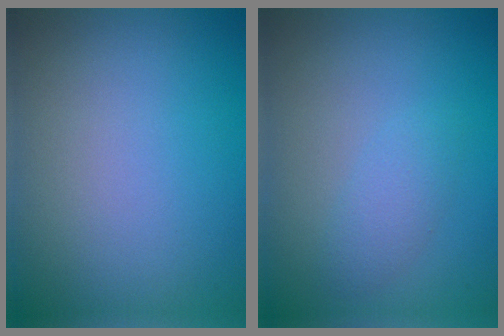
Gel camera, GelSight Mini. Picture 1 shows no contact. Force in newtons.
{"total": 1.6, "press": 1.6, "slide": 0.1}